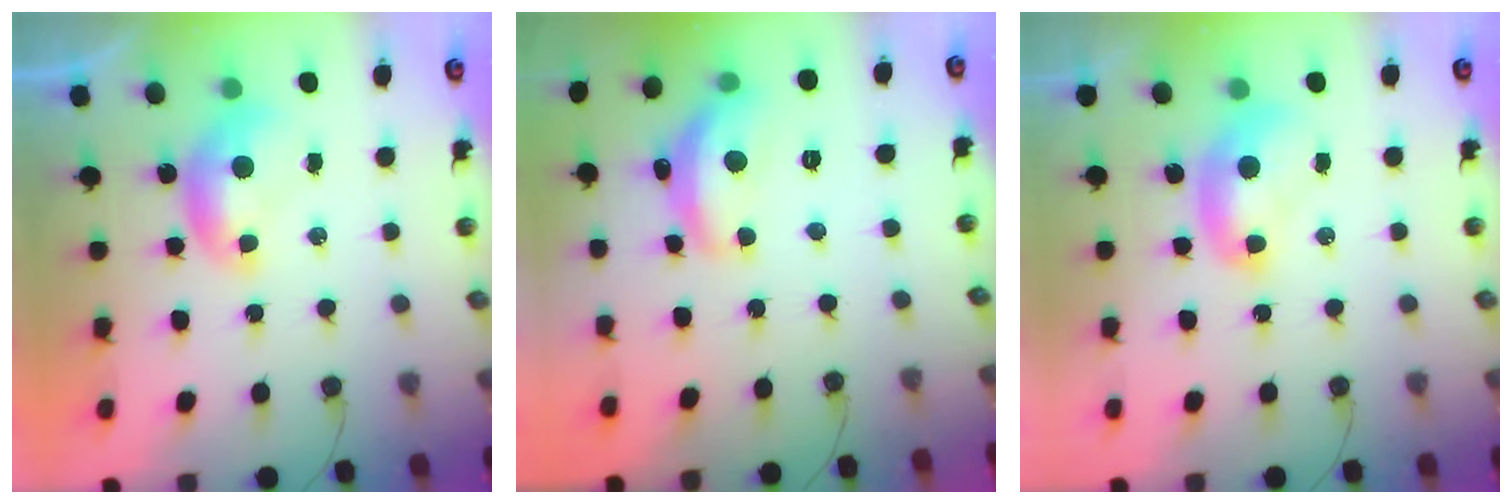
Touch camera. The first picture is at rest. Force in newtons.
{"total": 8.3, "press": 8.3, "slide": 0.5}
{"total": 2.0, "press": 2.0, "slide": 0.2}